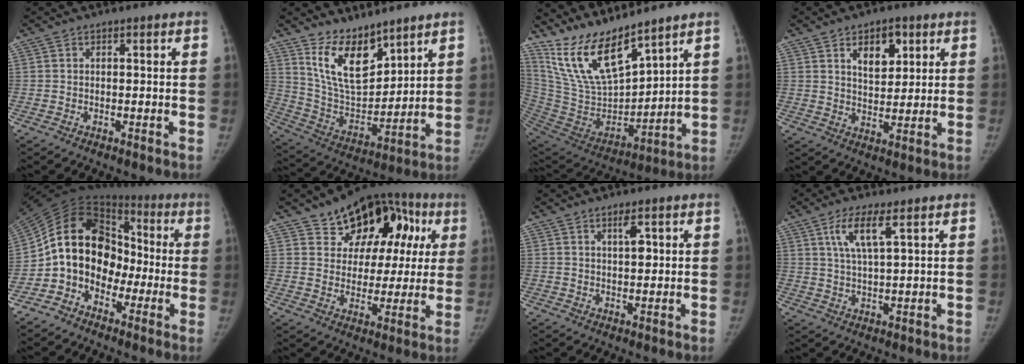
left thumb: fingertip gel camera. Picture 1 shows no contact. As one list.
[{"total": 13.0, "force": [9.2, 5.8, 7.2], "torque": [-0.098, -0.071, 0.193]}, {"total": 16.9, "force": [13.6, 4.0, 9.2], "torque": [-0.149, -0.080, 0.283]}, {"total": 7.8, "force": [3.6, 4.6, 5.2], "torque": [-0.052, -0.020, 0.058]}, {"total": 15.8, "force": [-4.0, 12.5, 8.9], "torque": [-0.131, 0.074, -0.082]}, {"total": 17.8, "force": [7.5, 12.4, 10.4], "torque": [-0.078, 0.016, 0.108]}, {"total": 2.9, "force": [1.2, 1.1, 2.4], "torque": [-0.035, -0.005, 0.020]}, {"total": 6.5, "force": [3.1, 1.4, 5.6], "torque": [-0.116, -0.012, 0.063]}]